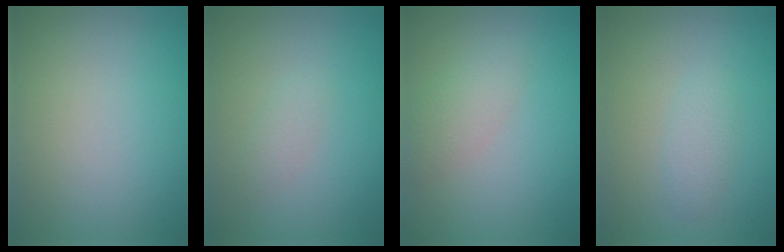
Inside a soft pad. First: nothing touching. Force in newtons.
{"total": 1.1, "press": 1.1, "slide": 0.0}
{"total": 2.3, "press": 2.3, "slide": 0.0}
{"total": 1.3, "press": 1.3, "slide": 0.0}